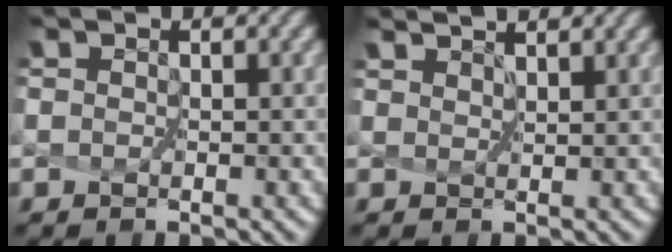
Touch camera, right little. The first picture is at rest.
{"total": 2.3, "force": [2.2, 0.2, 0.8], "torque": [-0.031, 0.005, 0.043]}